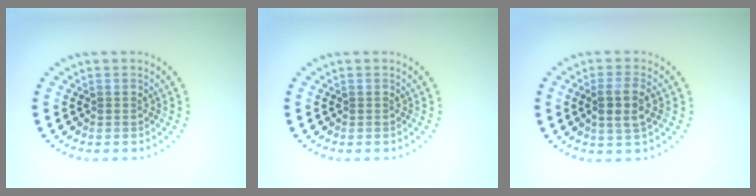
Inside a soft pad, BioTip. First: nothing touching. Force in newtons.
{"total": 0.0}
{"total": 2.6, "press": 2.5, "slide": 0.9}